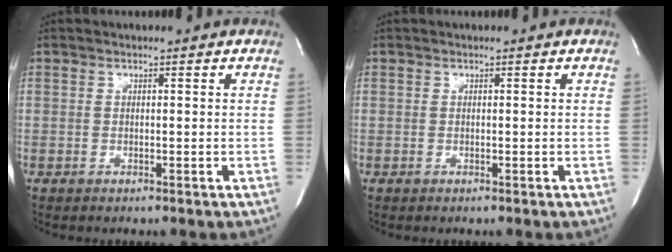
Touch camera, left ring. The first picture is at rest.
{"total": 0.0}